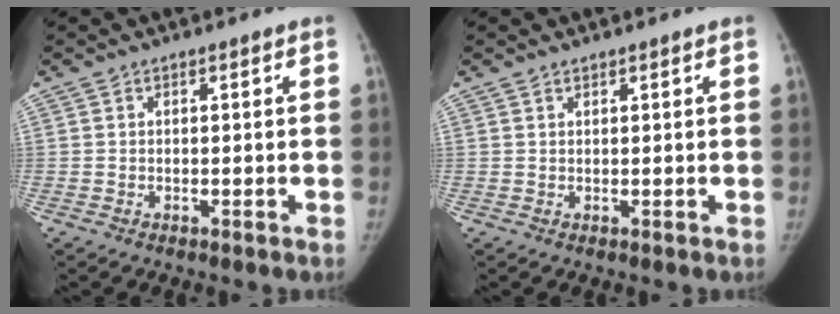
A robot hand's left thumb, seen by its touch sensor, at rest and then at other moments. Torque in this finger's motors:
{"motor_torque": [-0.45, -0.27, -0.20, -0.02, 0.04]}